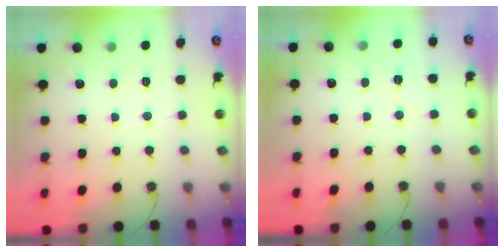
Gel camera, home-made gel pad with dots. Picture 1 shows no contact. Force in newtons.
{"total": 10.6, "press": 3.6, "slide": 10.0}